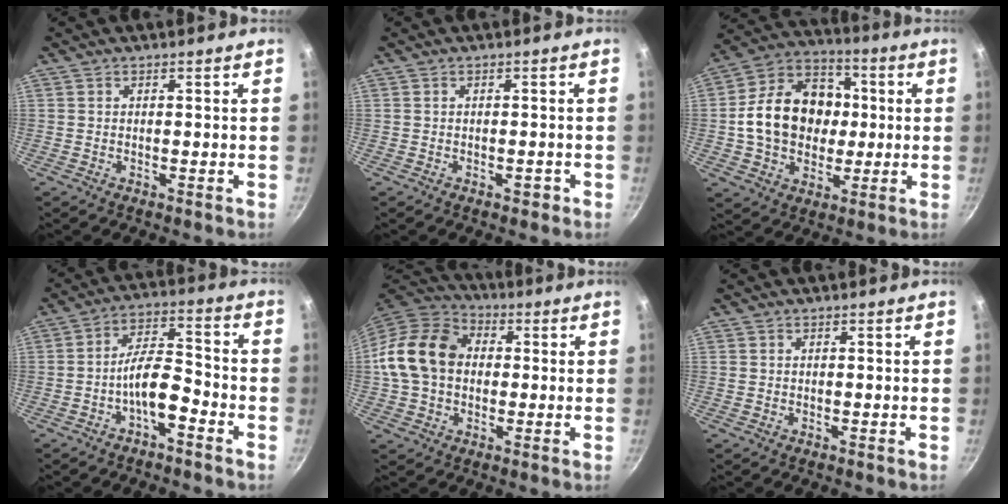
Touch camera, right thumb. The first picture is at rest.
{"total": 1.1, "force": [-0.7, 0.7, 0.6], "torque": [0.002, 0.013, -0.002]}
{"total": 18.2, "force": [0.3, 14.3, 11.3], "torque": [-0.155, 0.030, -0.002]}
{"total": 7.9, "force": [-4.0, 2.9, 6.1], "torque": [-0.098, 0.047, -0.070]}
{"total": 15.6, "force": [0.7, 12.0, 9.9], "torque": [-0.157, 0.030, -0.001]}
{"total": 0.0}